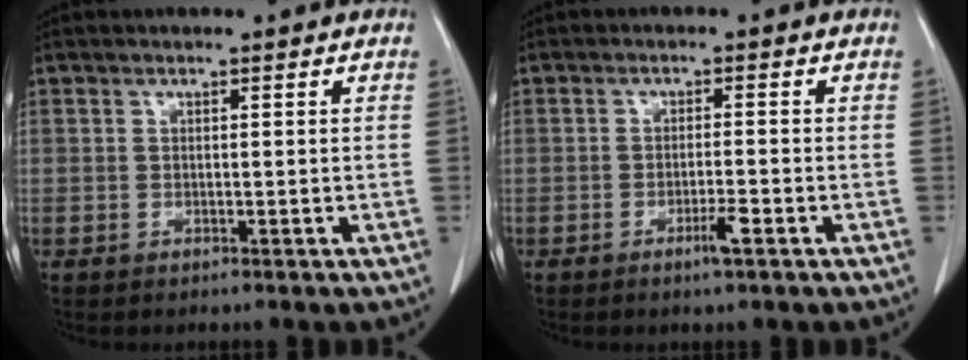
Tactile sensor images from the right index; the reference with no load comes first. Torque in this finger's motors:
{"motor_torque": [0.26, 0.08, 0.06, 0.05]}